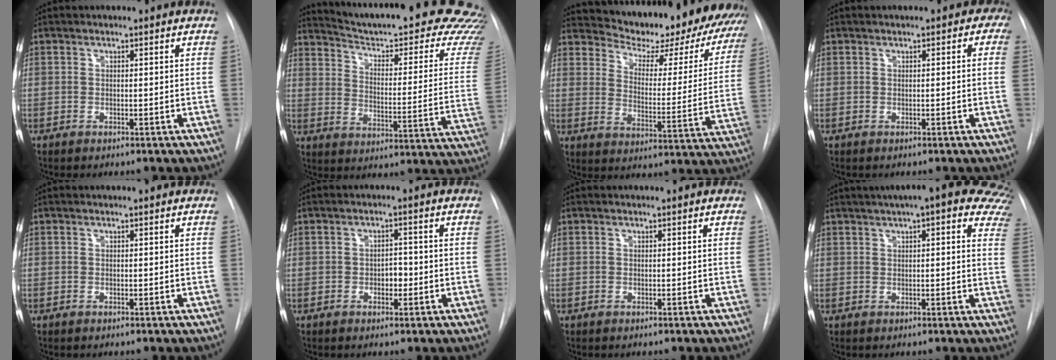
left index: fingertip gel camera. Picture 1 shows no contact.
{"total": 30.1, "force": [27.0, 3.3, 12.9], "torque": [-0.187, -0.124, 0.323]}
{"total": 24.9, "force": [23.0, 6.2, 7.4], "torque": [-0.107, -0.081, 0.274]}
{"total": 1.8, "force": [0.2, 1.2, 1.4], "torque": [-0.005, 0.006, -0.004]}
{"total": 0.0}
{"total": 2.4, "force": [-1.1, 1.4, 1.6], "torque": [-0.019, 0.001, -0.015]}
{"total": 0.0}
{"total": 18.6, "force": [13.1, 4.2, 12.6], "torque": [-0.171, 0.035, 0.145]}